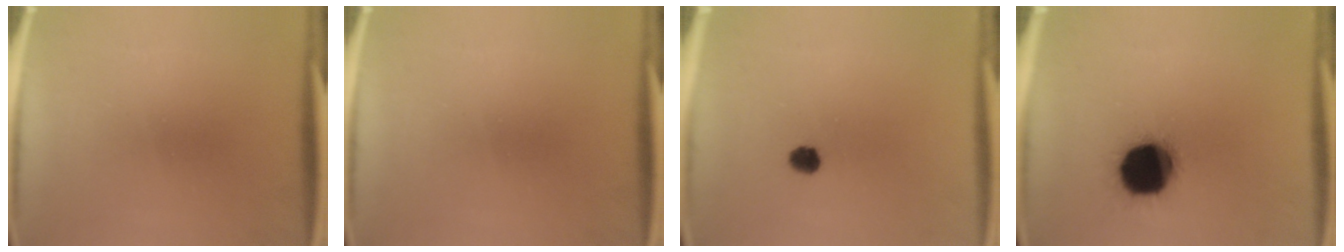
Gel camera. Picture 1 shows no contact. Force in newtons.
{"total": 0.0}
{"total": 2.7}
{"total": 19.4}